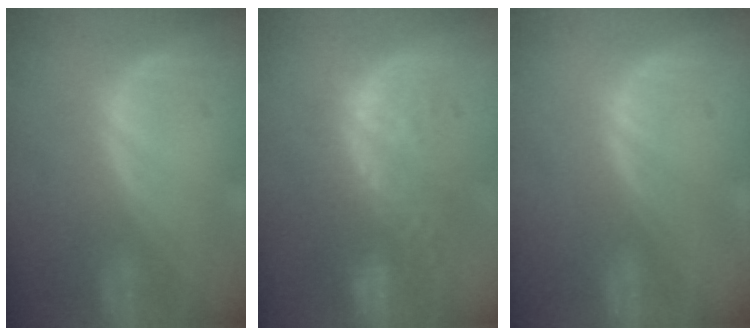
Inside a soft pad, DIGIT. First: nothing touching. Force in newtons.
{"total": 10.5, "press": 9.5, "slide": 4.4}
{"total": 0.0}